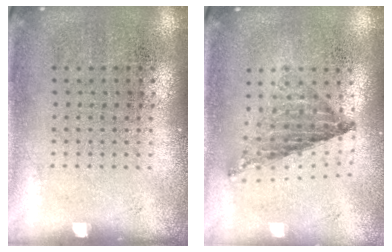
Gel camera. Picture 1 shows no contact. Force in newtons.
{"total": 0.8, "press": 0.8, "slide": 0.1}